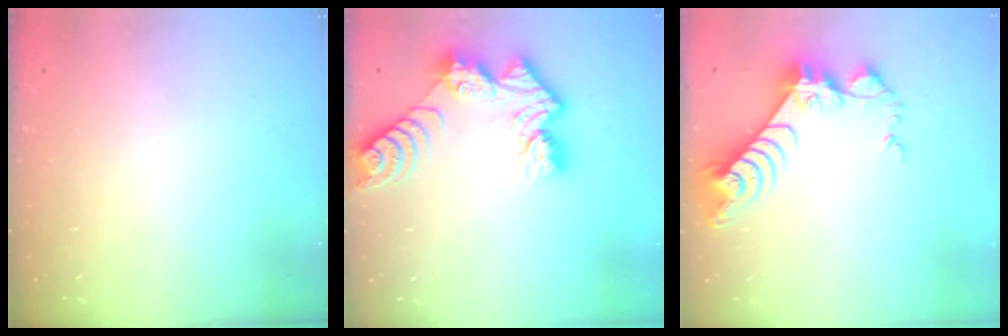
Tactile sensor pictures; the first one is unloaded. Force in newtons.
{"total": 11.0, "press": 11.0, "slide": 0.8}
{"total": 9.3, "press": 9.3, "slide": 0.7}